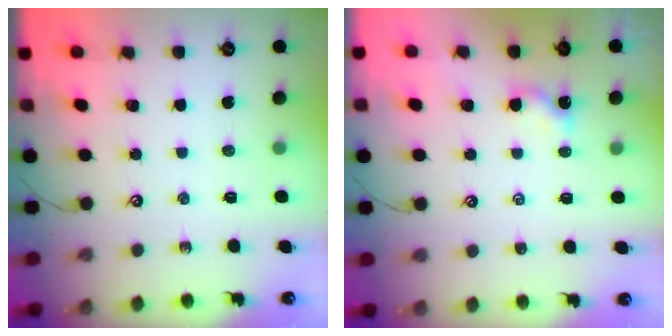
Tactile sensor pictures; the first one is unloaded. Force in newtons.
{"total": 0.6, "press": 0.5, "slide": 0.3}